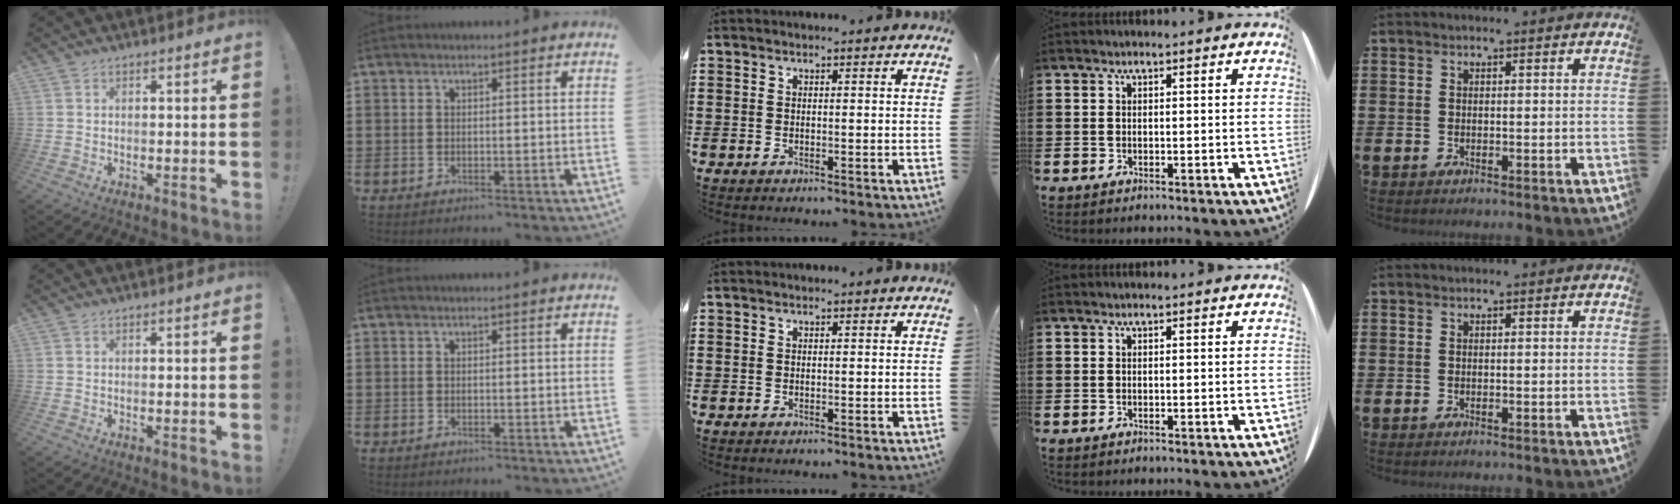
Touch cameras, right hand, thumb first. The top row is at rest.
{}